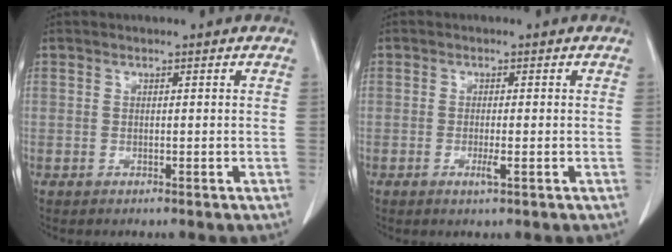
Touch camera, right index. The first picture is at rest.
{"total": 1.8, "force": [-0.7, 0.0, 1.7], "torque": [-0.032, -0.005, -0.011]}